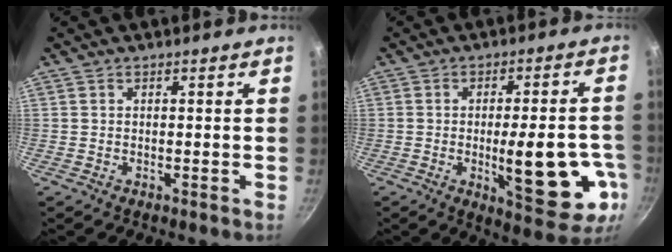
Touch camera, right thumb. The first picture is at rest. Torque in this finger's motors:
{"motor_torque": [1.95, 1.83, 1.64, 0.05, 0.14]}